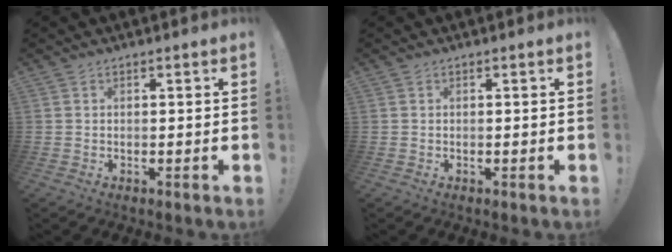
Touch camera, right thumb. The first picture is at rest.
{"total": 0.0}